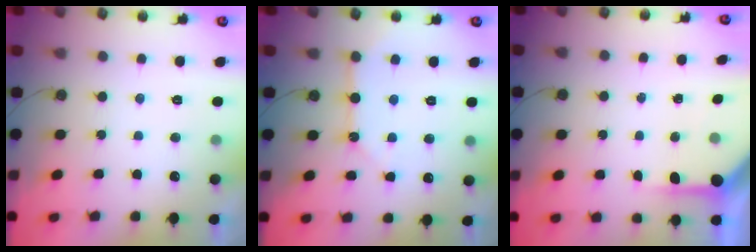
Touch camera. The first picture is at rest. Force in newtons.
{"total": 8.7, "press": 8.7, "slide": 0.8}
{"total": 5.5, "press": 5.5, "slide": 0.4}